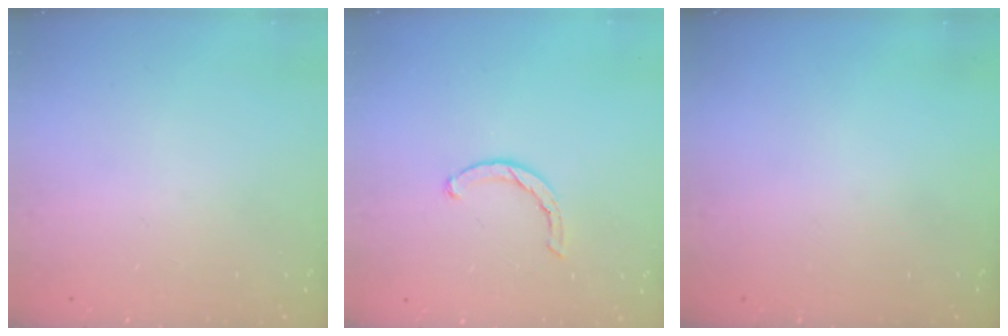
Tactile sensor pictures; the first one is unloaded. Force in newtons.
{"total": 1.9, "press": 1.9, "slide": 0.3}
{"total": 0.0}